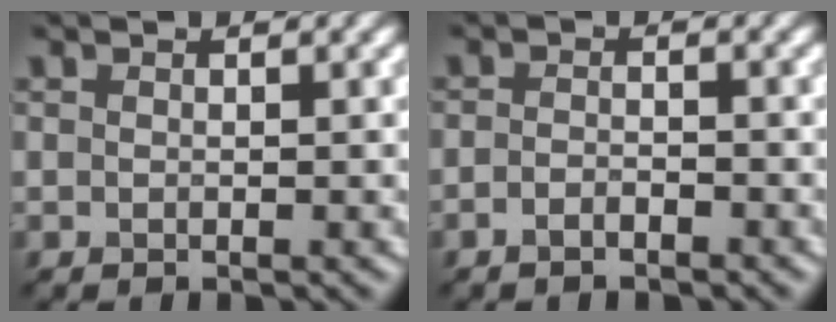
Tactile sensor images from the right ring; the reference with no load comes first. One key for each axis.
{"total": 1.3, "fx": -0.9, "fy": 0.4, "fz": 0.9, "tx": -0.018, "ty": 0.000, "tz": -0.019}